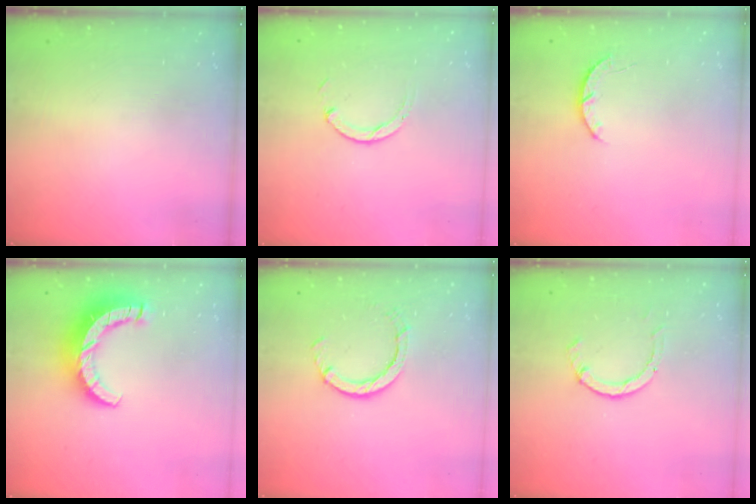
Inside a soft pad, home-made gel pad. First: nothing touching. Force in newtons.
{"total": 3.0, "press": 2.9, "slide": 0.4}
{"total": 3.9, "press": 3.9, "slide": 0.4}
{"total": 11.4, "press": 11.3, "slide": 1.1}
{"total": 4.2, "press": 4.2, "slide": 0.4}
{"total": 2.3, "press": 2.3, "slide": 0.3}